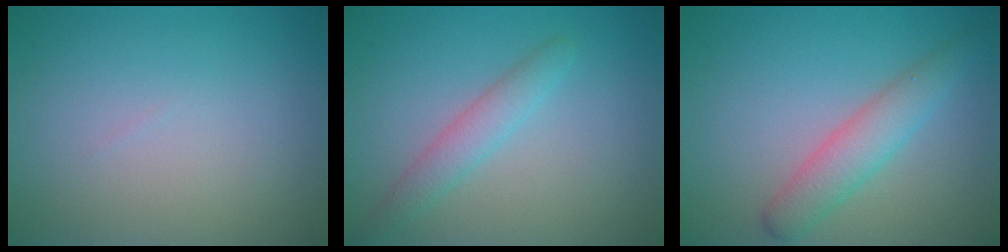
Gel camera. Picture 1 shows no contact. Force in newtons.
{"total": 2.4, "press": 2.4, "slide": 0.2}
{"total": 3.2, "press": 3.2, "slide": 0.3}